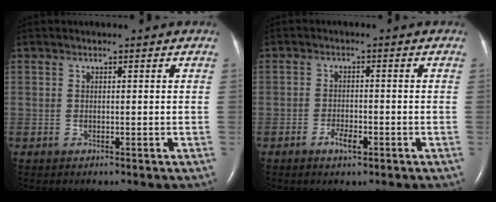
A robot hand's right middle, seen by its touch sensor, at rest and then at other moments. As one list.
[{"total": 2.5, "force": [-1.5, 0.8, 1.9], "torque": [-0.036, 0.001, -0.026]}]